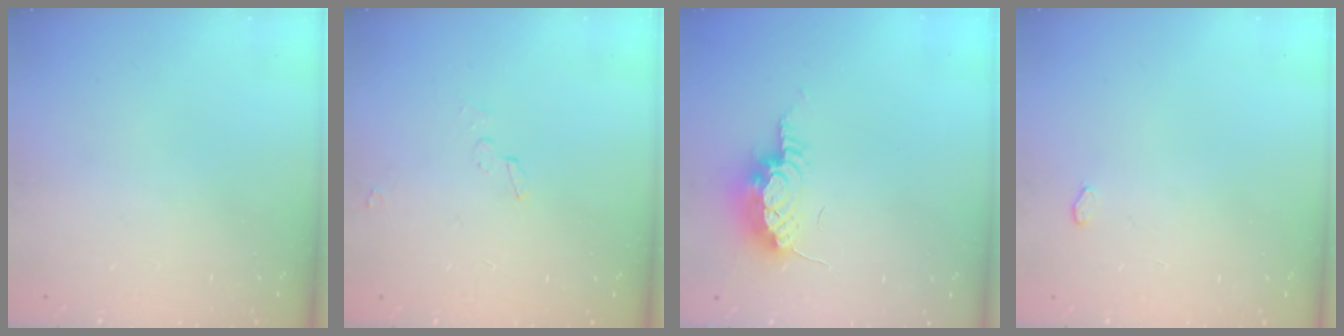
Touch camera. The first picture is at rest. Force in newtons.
{"total": 3.6, "press": 3.4, "slide": 1.3}
{"total": 10.0, "press": 9.6, "slide": 3.1}
{"total": 5.9, "press": 2.8, "slide": 5.2}